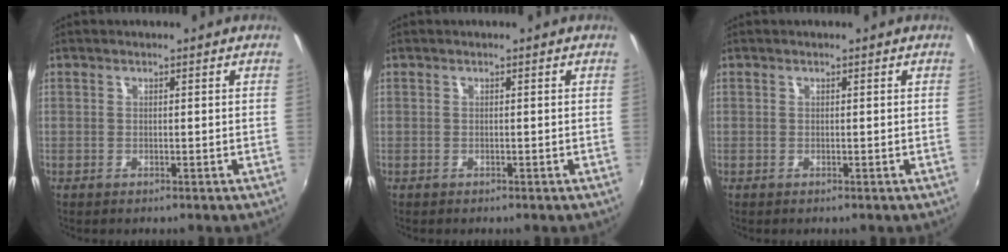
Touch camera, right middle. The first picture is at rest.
{"total": 0.0}
{"total": 0.0}